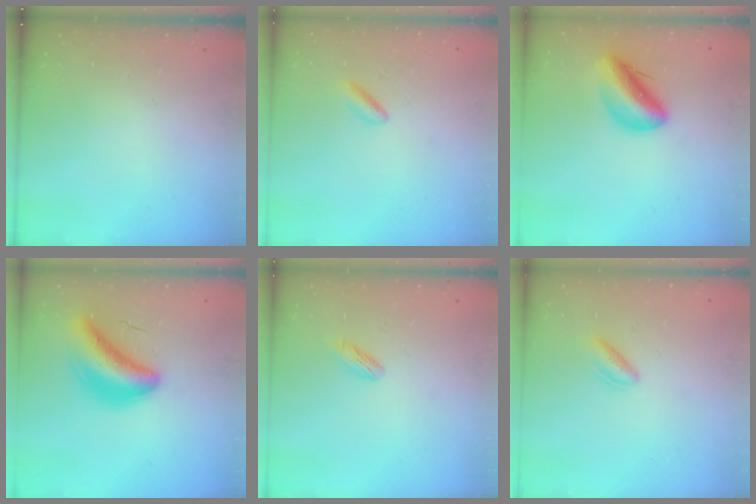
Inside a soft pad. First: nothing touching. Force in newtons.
{"total": 1.8, "press": 1.6, "slide": 0.8}
{"total": 11.5, "press": 11.0, "slide": 3.5}
{"total": 8.5, "press": 7.9, "slide": 3.1}
{"total": 3.6, "press": 3.4, "slide": 1.0}
{"total": 3.7, "press": 3.5, "slide": 1.1}